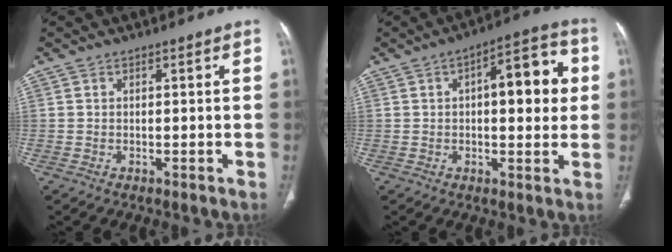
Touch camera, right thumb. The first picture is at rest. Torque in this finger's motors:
{"motor_torque": [-0.58, 1.00, 0.62, 0.66, 0.02]}